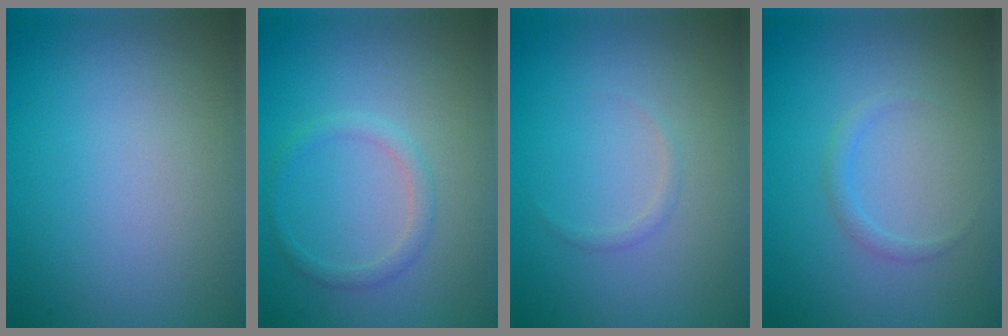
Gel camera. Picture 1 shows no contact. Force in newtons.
{"total": 1.5, "press": 1.5, "slide": 0.1}
{"total": 0.5, "press": 0.5, "slide": 0.0}
{"total": 1.0, "press": 1.0, "slide": 0.0}